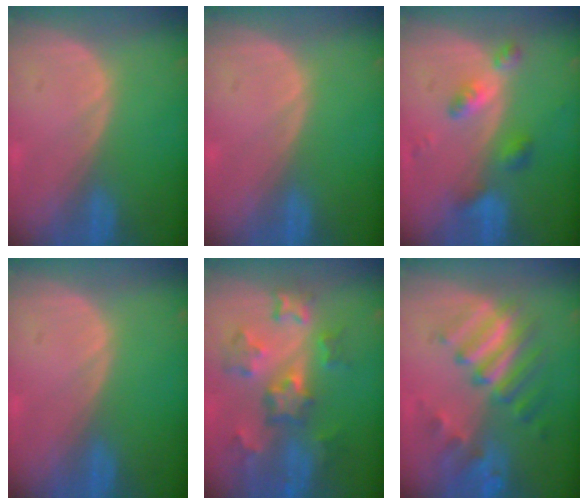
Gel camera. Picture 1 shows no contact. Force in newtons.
{"total": 0.0}
{"total": 5.5, "press": 4.8, "slide": 2.7}
{"total": 0.0}
{"total": 8.7, "press": 7.8, "slide": 3.9}
{"total": 9.5, "press": 8.3, "slide": 4.7}